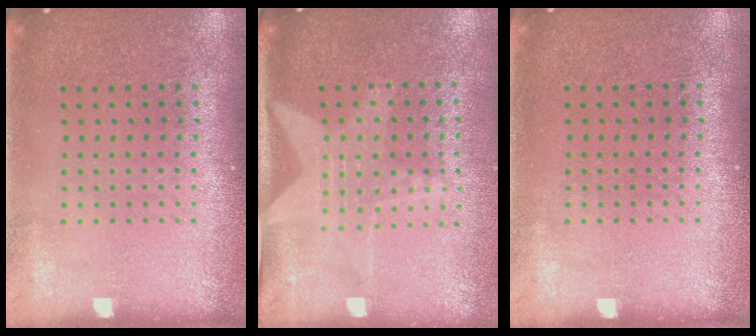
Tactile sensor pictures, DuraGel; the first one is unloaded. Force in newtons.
{"total": 2.0, "press": 1.6, "slide": 1.2}
{"total": 0.0}